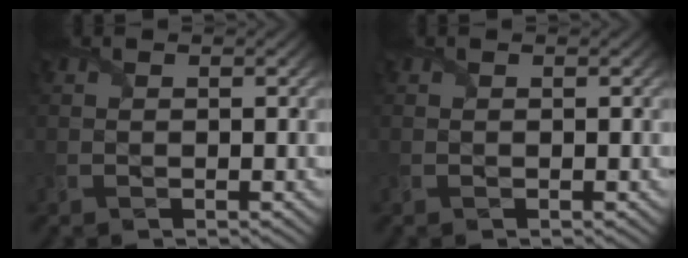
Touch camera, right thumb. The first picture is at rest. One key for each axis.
{"total": 0.0}